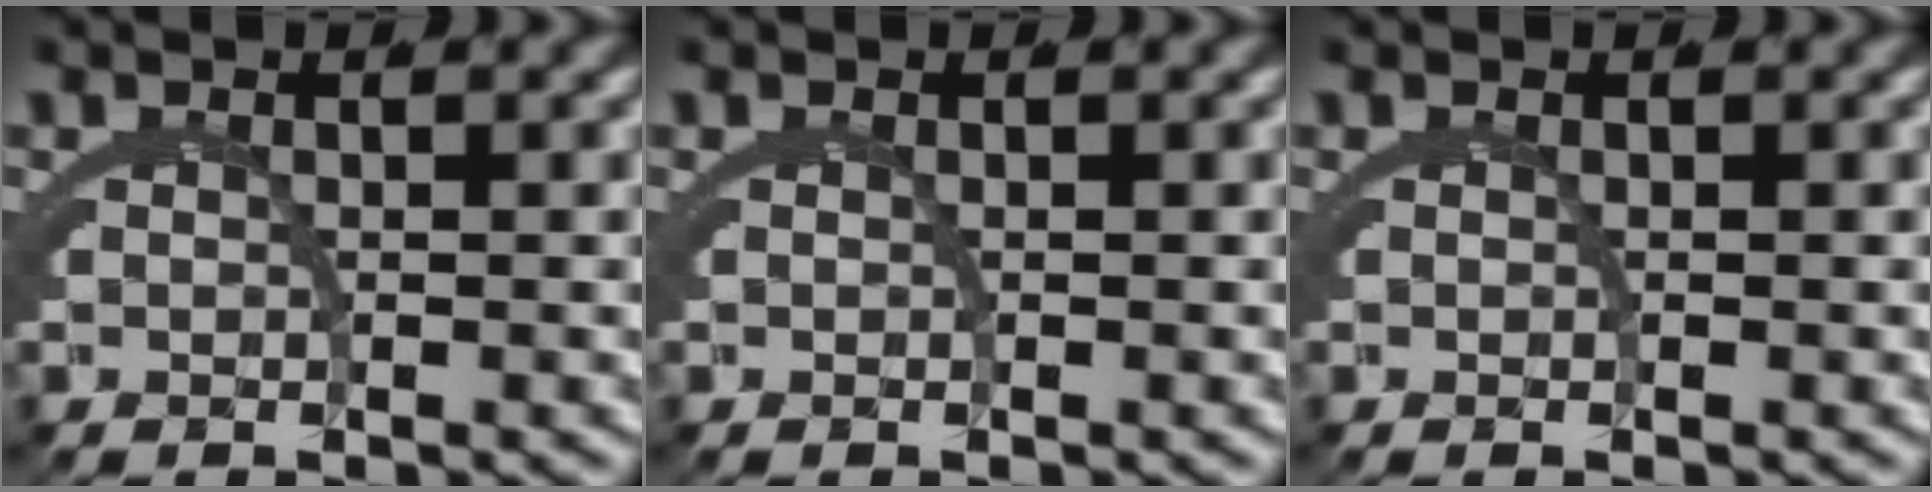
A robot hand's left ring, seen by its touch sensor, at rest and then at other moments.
{"total": 0.0}
{"total": 0.0}